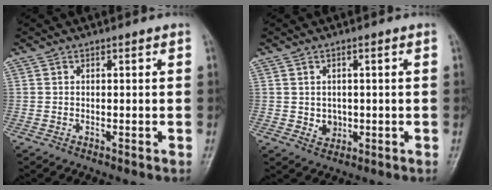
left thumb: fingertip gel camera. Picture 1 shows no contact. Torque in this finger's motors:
{"motor_torque": [-0.04, 0.01, 0.11, -0.10, 0.00]}